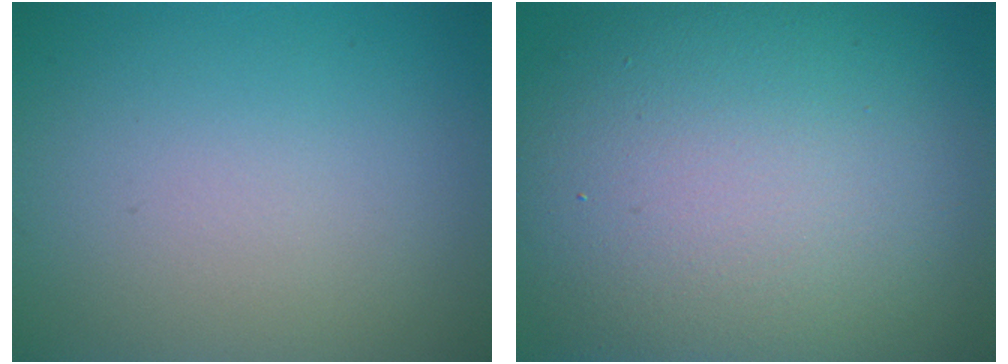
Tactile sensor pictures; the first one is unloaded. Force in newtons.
{"total": 15.1, "press": 15.1, "slide": 0.9}